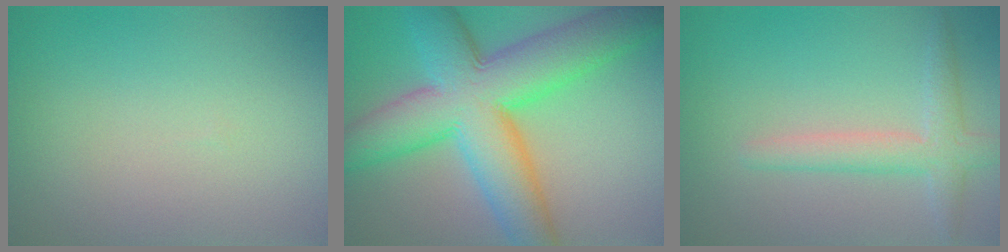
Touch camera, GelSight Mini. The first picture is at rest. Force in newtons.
{"total": 12.4, "press": 12.4, "slide": 0.3}
{"total": 2.8, "press": 2.8, "slide": 0.1}